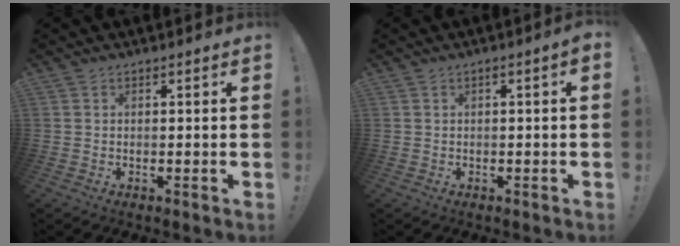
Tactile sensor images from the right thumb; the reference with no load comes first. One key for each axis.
{"total": 1.4, "fx": -0.5, "fy": -0.2, "fz": 1.3, "tx": -0.022, "ty": 0.000, "tz": -0.010}